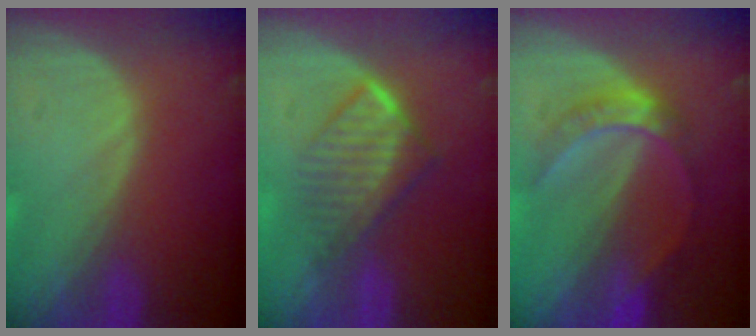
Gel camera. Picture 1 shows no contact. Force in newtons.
{"total": 6.7, "press": 5.8, "slide": 3.3}
{"total": 5.2, "press": 5.2, "slide": 0.5}